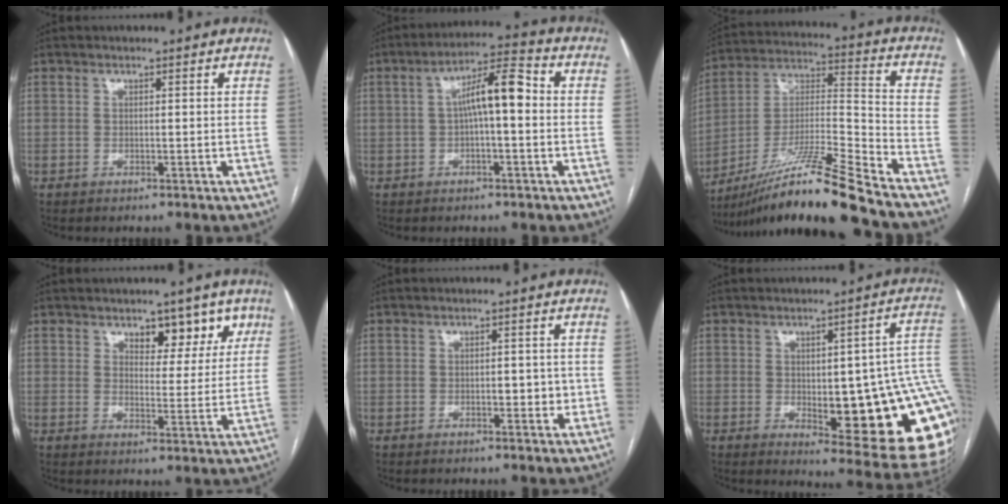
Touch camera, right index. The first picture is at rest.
{"total": 7.9, "force": [0.3, 1.7, 7.8], "torque": [-0.133, 0.032, 0.003]}
{"total": 18.3, "force": [-14.8, -2.2, 10.4], "torque": [-0.202, -0.004, -0.268]}
{"total": 6.6, "force": [4.1, 3.6, 3.6], "torque": [-0.028, 0.005, 0.059]}
{"total": 3.2, "force": [-0.6, 1.5, 2.7], "torque": [-0.032, 0.009, -0.005]}
{"total": 22.4, "force": [-1.8, 5.6, 21.6], "torque": [-0.177, 0.014, -0.001]}